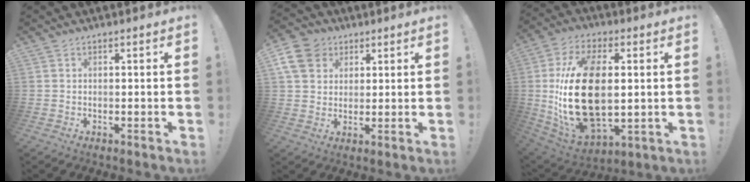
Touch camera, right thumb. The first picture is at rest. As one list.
[{"total": 10.9, "force": [4.3, 8.9, 4.5], "torque": [-0.079, -0.017, 0.087]}, {"total": 26.2, "force": [1.4, 15.1, 21.3], "torque": [-0.423, -0.007, 0.035]}]